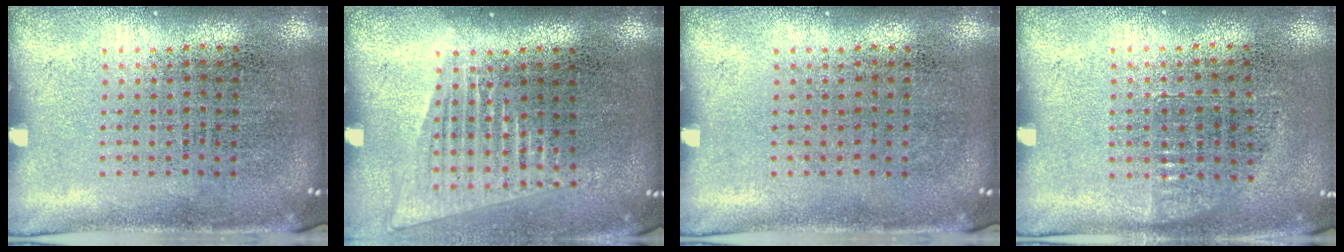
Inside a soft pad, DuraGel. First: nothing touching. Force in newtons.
{"total": 1.4, "press": 1.3, "slide": 0.6}
{"total": 0.0}
{"total": 0.7, "press": 0.6, "slide": 0.3}